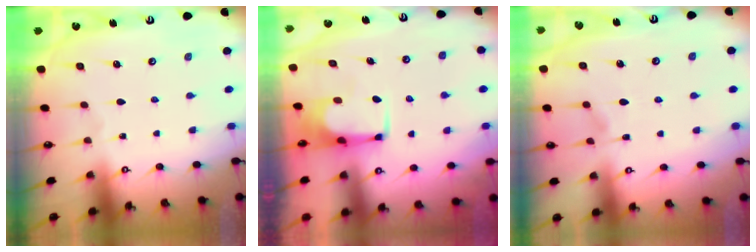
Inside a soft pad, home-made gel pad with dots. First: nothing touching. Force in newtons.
{"total": 1.7, "press": 1.6, "slide": 0.3}
{"total": 1.6, "press": 1.1, "slide": 1.2}